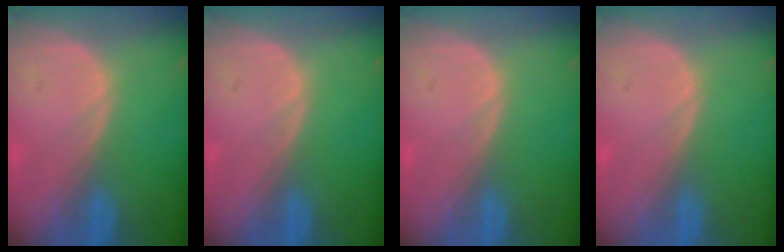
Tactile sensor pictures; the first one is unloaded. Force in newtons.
{"total": 0.0}
{"total": 0.0}
{"total": 0.0}